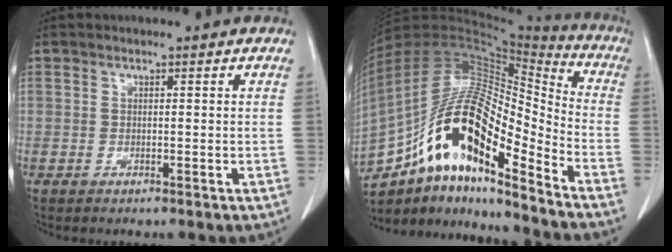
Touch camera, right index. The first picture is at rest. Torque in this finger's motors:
{"motor_torque": [1.38, -0.76, 1.05, 0.21]}